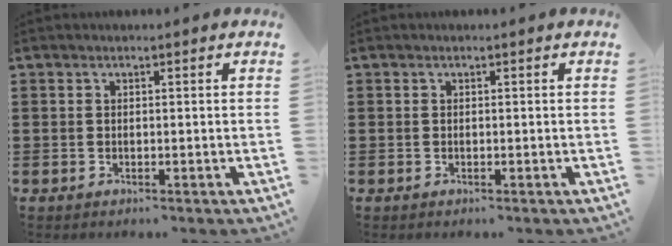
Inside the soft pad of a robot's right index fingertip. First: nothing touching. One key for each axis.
{"total": 0.0}